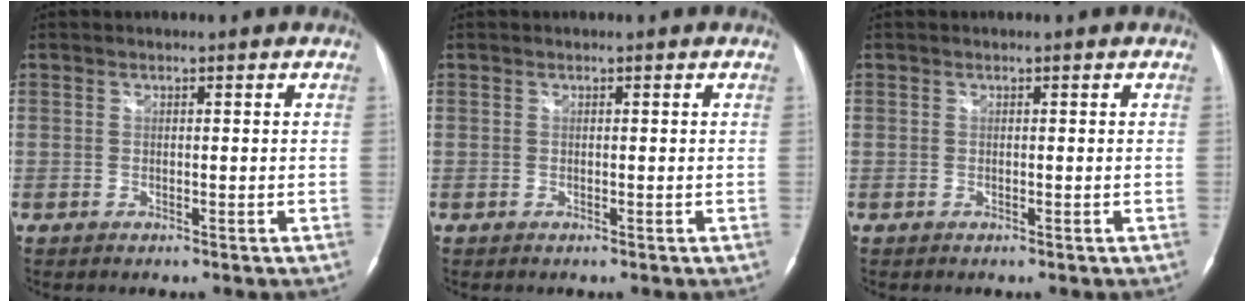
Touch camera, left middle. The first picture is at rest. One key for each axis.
{"total": 0.0}
{"total": 0.0}